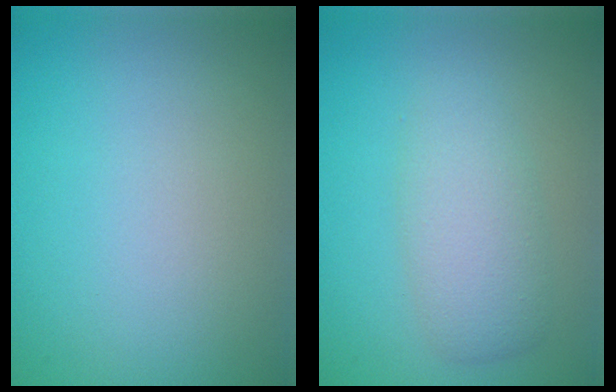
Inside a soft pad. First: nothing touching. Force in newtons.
{"total": 3.8, "press": 3.8, "slide": 0.2}